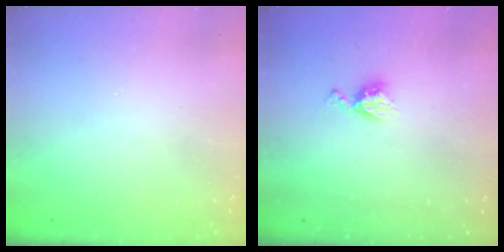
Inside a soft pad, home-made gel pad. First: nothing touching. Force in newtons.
{"total": 6.4, "press": 6.4, "slide": 0.5}